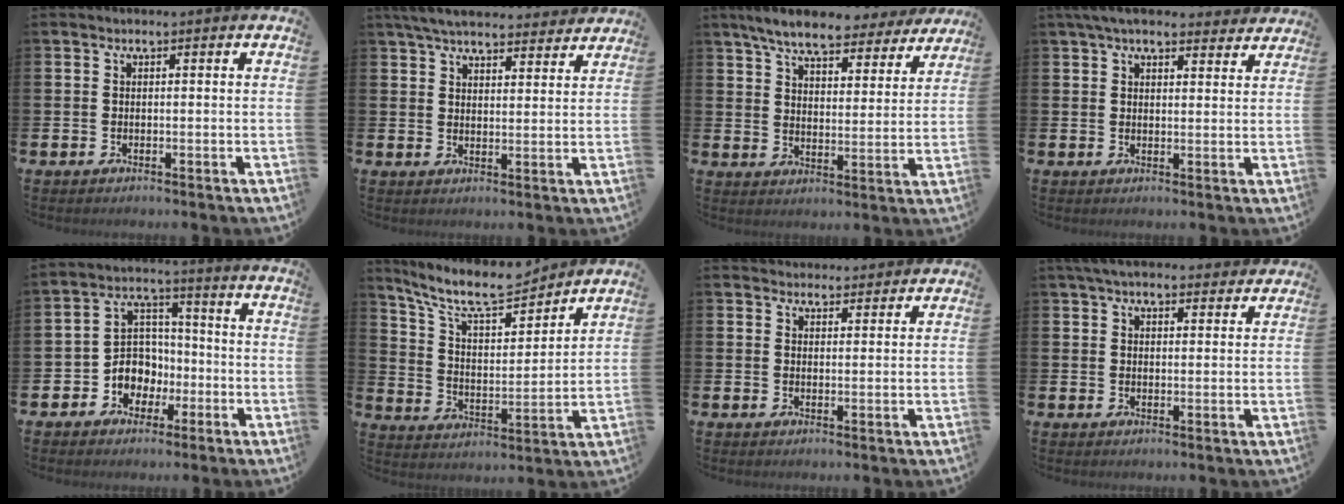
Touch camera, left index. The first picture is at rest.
{"total": 6.0, "force": [5.6, 1.3, 1.5], "torque": [-0.045, -0.026, 0.102]}
{"total": 7.7, "force": [7.1, 1.4, 2.8], "torque": [-0.078, -0.031, 0.125]}
{"total": 5.5, "force": [5.0, 1.6, 1.8], "torque": [-0.040, -0.016, 0.092]}
{"total": 6.3, "force": [-1.7, 5.8, 1.8], "torque": [-0.048, 0.003, -0.039]}
{"total": 10.2, "force": [9.1, 2.5, 4.0], "torque": [-0.106, -0.054, 0.159]}
{"total": 3.1, "force": [3.0, 0.8, -0.3], "torque": [-0.001, -0.013, 0.056]}
{"total": 4.9, "force": [4.5, 1.3, 1.5], "torque": [-0.039, -0.012, 0.085]}